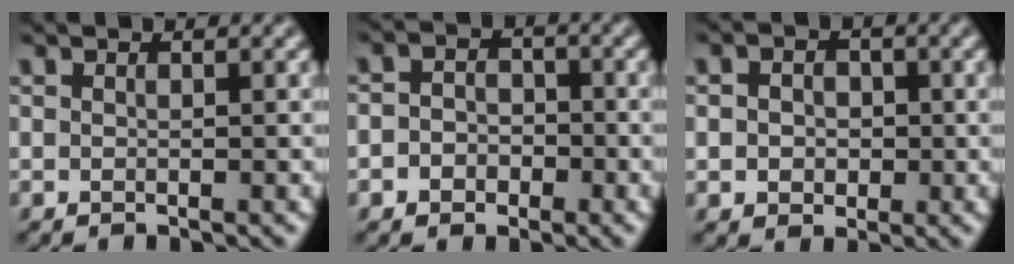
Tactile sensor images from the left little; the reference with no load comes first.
{"total": 3.1, "force": [-1.2, 2.6, 1.2], "torque": [0.006, 0.005, -0.038]}
{"total": 3.3, "force": [-0.1, 2.7, 1.8], "torque": [-0.016, 0.007, -0.022]}